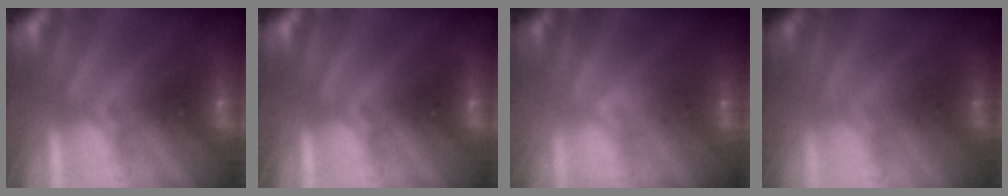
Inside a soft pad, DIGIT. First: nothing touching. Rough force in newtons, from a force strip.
{"total": 0.0}
{"total": 2.4}
{"total": 1.8}